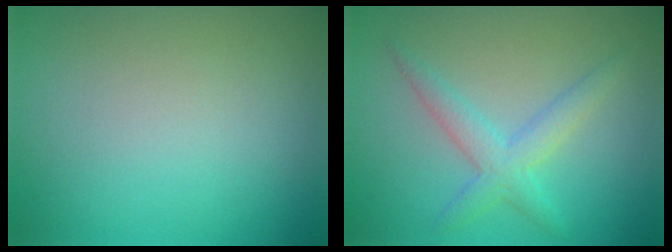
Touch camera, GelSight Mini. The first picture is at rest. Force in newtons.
{"total": 3.0, "press": 3.0, "slide": 0.1}